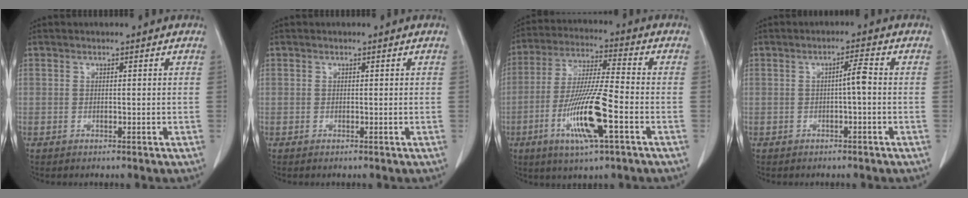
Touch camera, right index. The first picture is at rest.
{"total": 0.0}
{"total": 13.4, "force": [-4.8, 0.7, 12.5], "torque": [-0.247, -0.016, -0.089]}
{"total": 2.4, "force": [-0.3, 0.0, 2.4], "torque": [-0.038, 0.004, -0.006]}